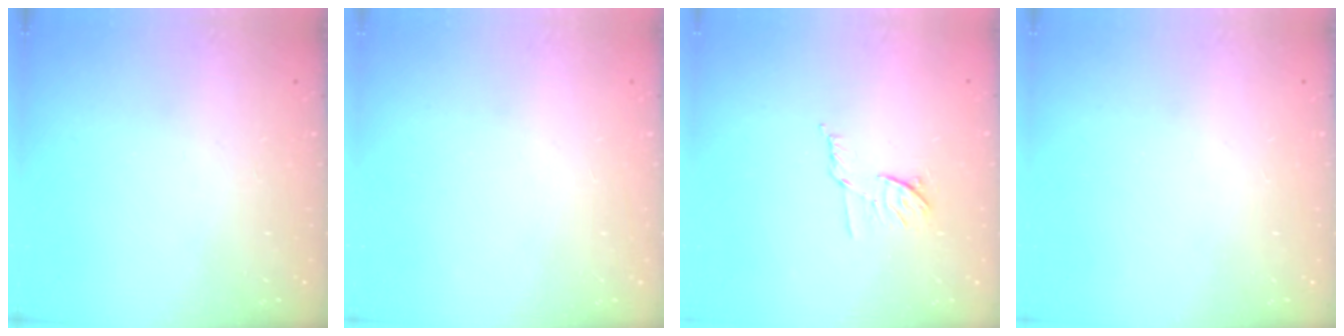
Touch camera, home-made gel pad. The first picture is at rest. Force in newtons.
{"total": 0.0}
{"total": 6.5, "press": 6.4, "slide": 1.0}
{"total": 0.0}